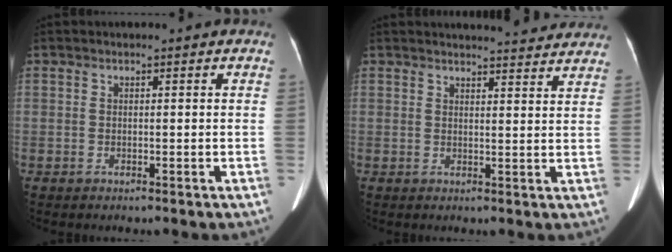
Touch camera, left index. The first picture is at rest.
{"total": 10.4, "force": [10.0, 1.0, 2.9], "torque": [-0.031, -0.005, 0.104]}